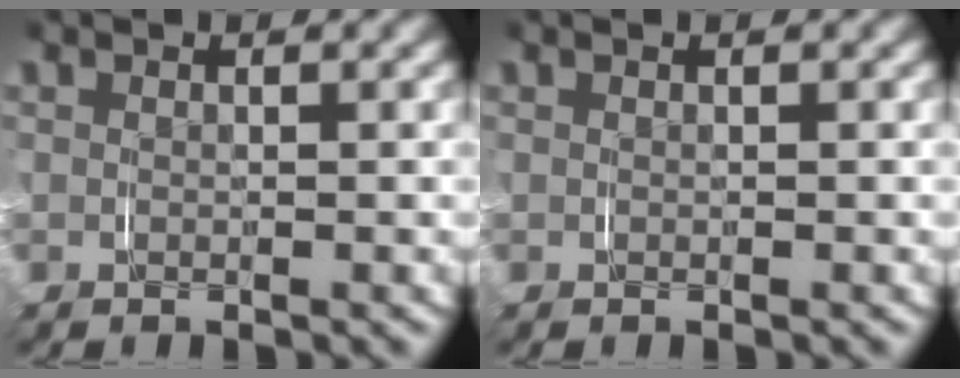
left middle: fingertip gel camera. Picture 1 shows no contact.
{"total": 0.0}